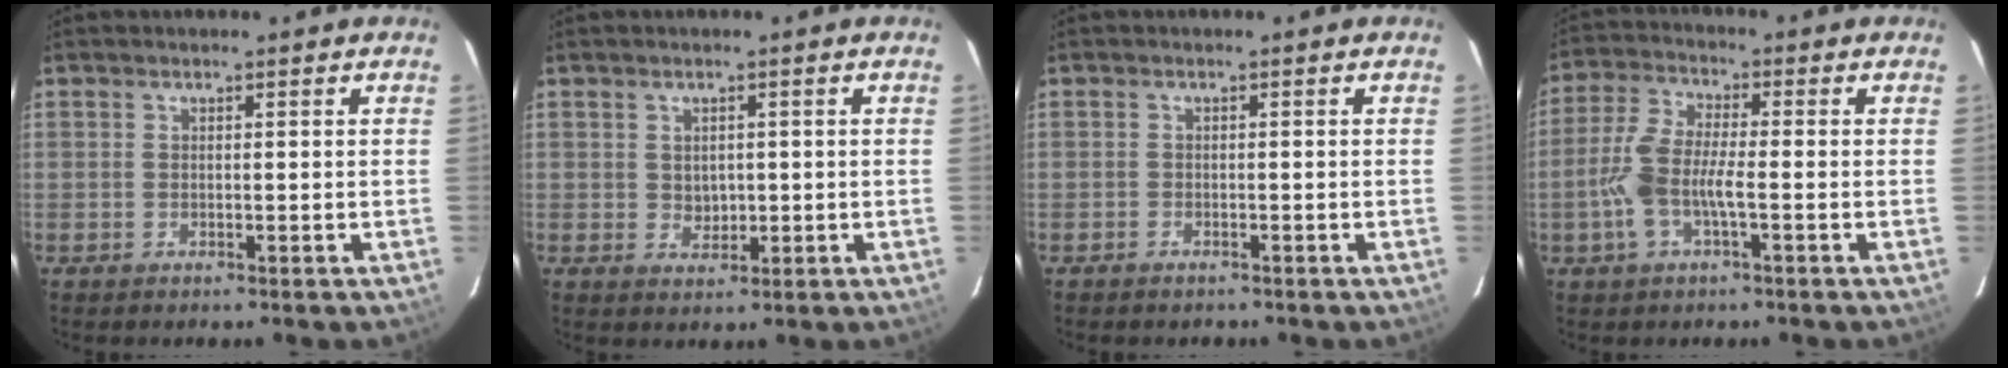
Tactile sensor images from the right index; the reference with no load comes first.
{"total": 2.5, "force": [0.2, 2.2, 1.2], "torque": [-0.017, 0.002, 0.009]}
{"total": 1.2, "force": [-1.0, 0.6, 0.1], "torque": [-0.007, 0.002, -0.014]}
{"total": 8.6, "force": [-2.4, 2.6, 7.8], "torque": [-0.172, 0.005, -0.049]}